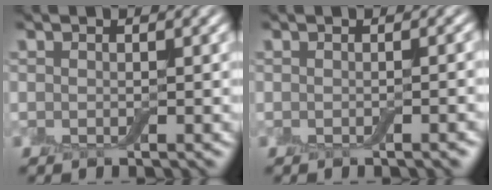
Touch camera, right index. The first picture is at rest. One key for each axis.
{"total": 1.8, "fx": -0.5, "fy": 0.6, "fz": 1.6, "tx": -0.008, "ty": 0.002, "tz": -0.003}